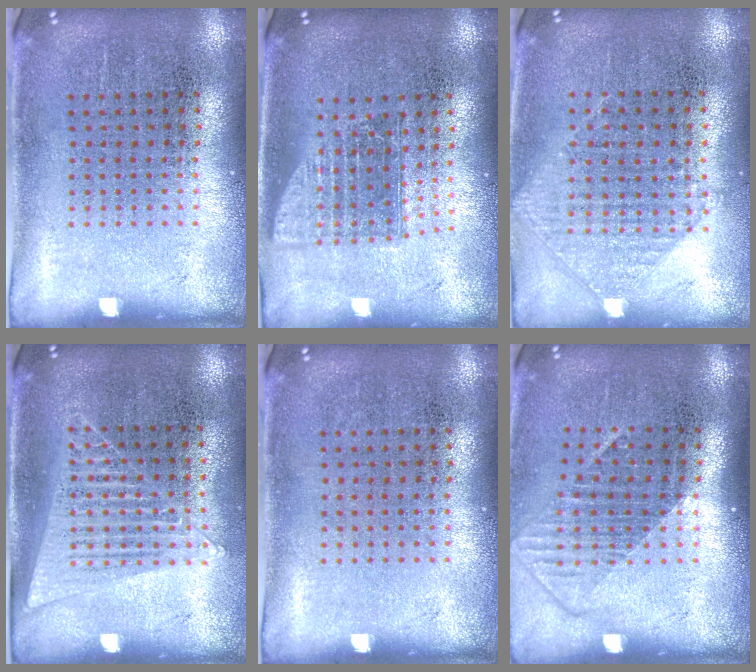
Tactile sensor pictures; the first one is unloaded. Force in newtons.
{"total": 1.6, "press": 1.2, "slide": 0.9}
{"total": 0.9, "press": 0.9, "slide": 0.3}
{"total": 1.4, "press": 1.3, "slide": 0.4}
{"total": 0.0}
{"total": 1.3, "press": 1.0, "slide": 0.9}